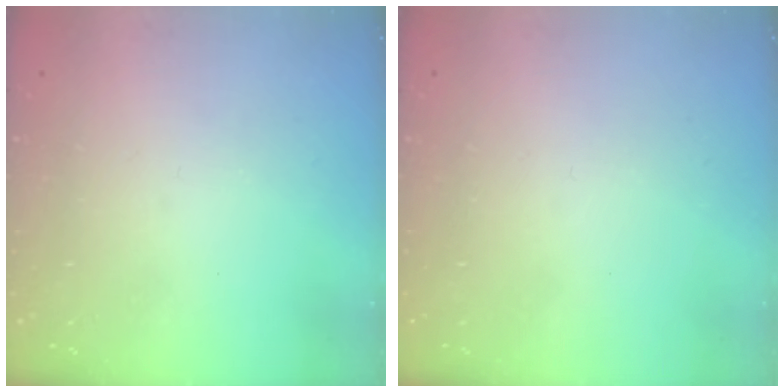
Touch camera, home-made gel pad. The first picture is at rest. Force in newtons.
{"total": 1.7, "press": 1.7, "slide": 0.1}